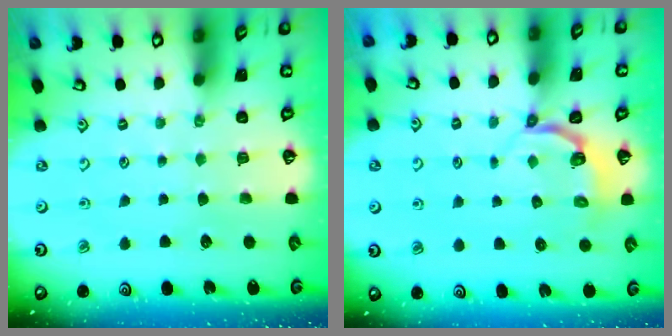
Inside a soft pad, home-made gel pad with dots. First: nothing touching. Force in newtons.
{"total": 3.5, "press": 2.6, "slide": 2.3}